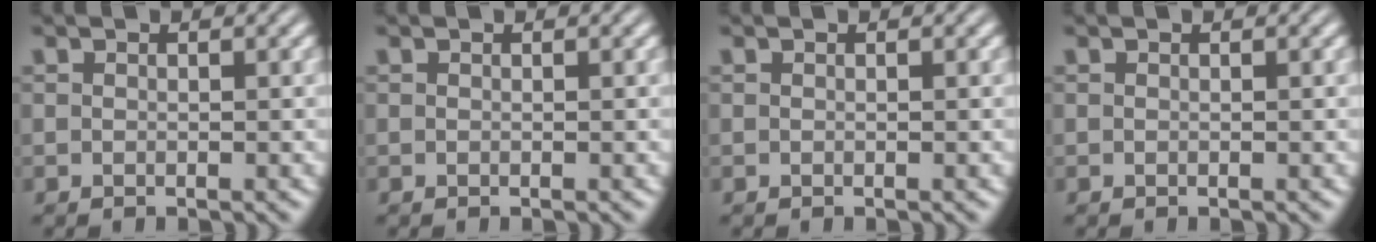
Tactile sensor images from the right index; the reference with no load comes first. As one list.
[{"total": 0.0}, {"total": 0.0}, {"total": 0.0}]